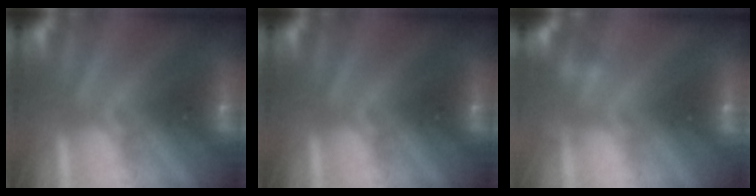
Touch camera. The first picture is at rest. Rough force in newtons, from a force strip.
{"total": 0.0}
{"total": 2.2}